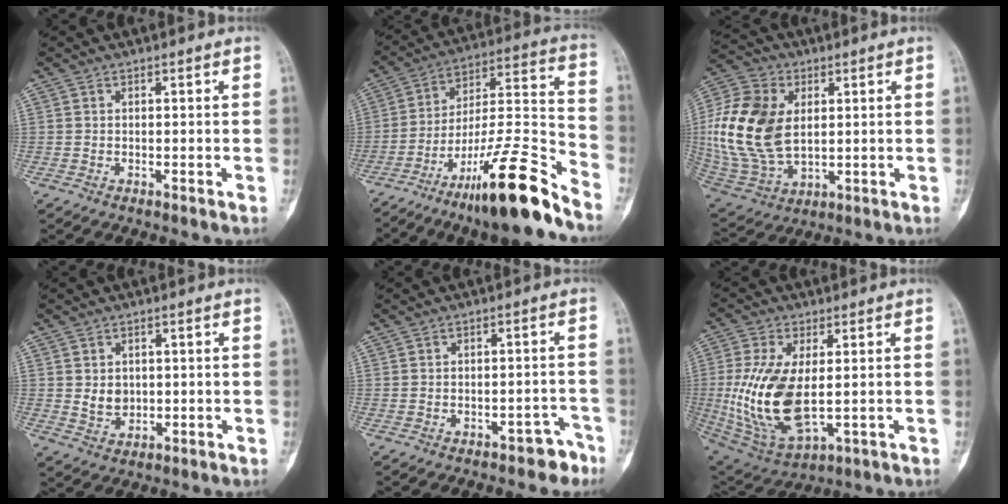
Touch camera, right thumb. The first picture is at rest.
{"total": 20.6, "force": [-14.7, 2.3, 14.2], "torque": [-0.244, 0.090, -0.246]}
{"total": 19.7, "force": [2.3, 13.0, 14.7], "torque": [-0.304, -0.010, 0.051]}
{"total": 3.9, "force": [0.4, 3.1, 2.2], "torque": [-0.024, -0.007, 0.018]}
{"total": 4.3, "force": [-3.1, 2.4, 1.8], "torque": [-0.006, 0.038, -0.036]}
{"total": 16.7, "force": [-0.3, 8.2, 14.6], "torque": [-0.303, -0.013, 0.014]}